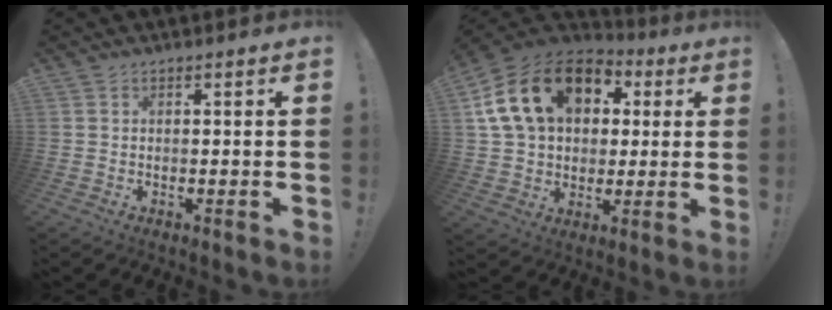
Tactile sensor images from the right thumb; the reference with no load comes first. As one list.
[{"total": 21.5, "force": [6.8, 15.3, 13.4], "torque": [-0.242, 0.002, 0.134]}]